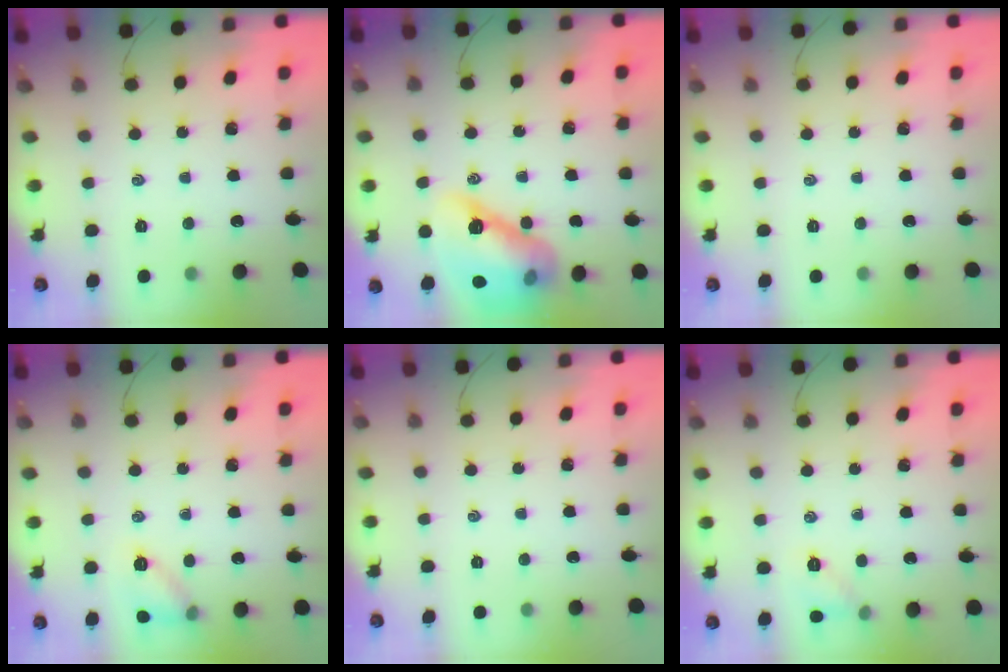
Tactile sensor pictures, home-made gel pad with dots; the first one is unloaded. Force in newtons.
{"total": 17.9, "press": 17.3, "slide": 4.5}
{"total": 0.0}
{"total": 9.0, "press": 9.0, "slide": 0.9}
{"total": 0.0}
{"total": 6.0, "press": 5.7, "slide": 1.7}